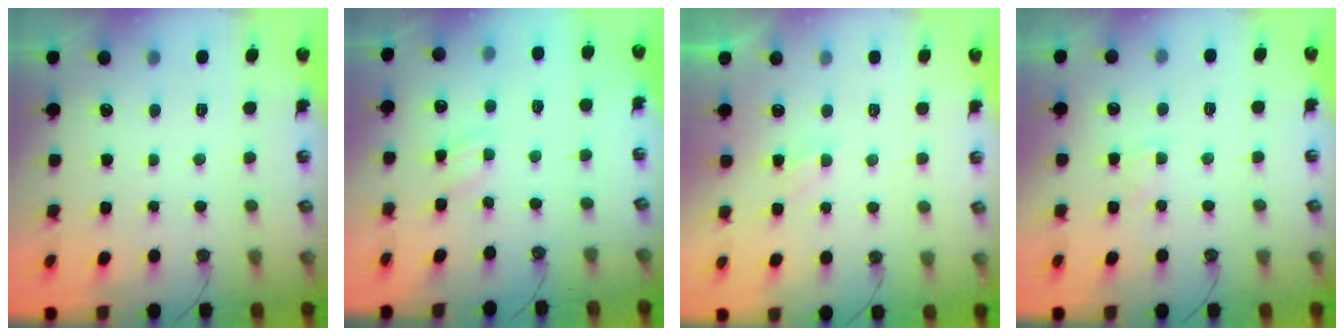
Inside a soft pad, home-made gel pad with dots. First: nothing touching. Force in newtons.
{"total": 4.0, "press": 4.0, "slide": 0.6}
{"total": 2.9, "press": 2.9, "slide": 0.4}
{"total": 2.8, "press": 2.8, "slide": 0.4}